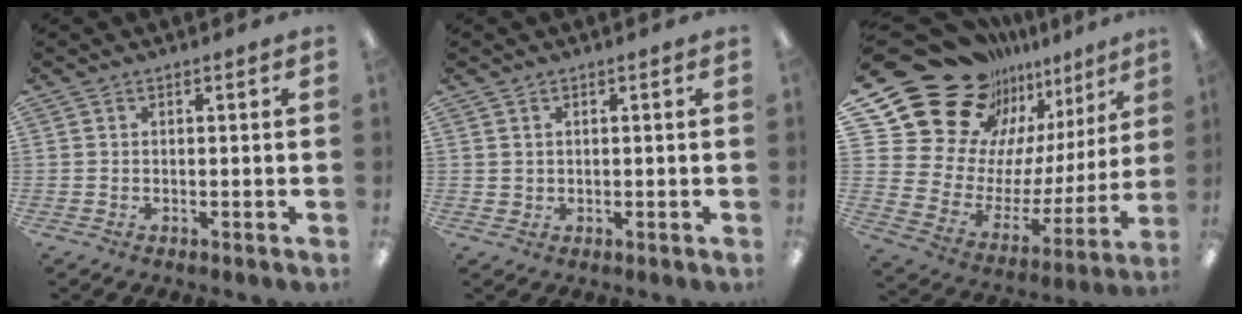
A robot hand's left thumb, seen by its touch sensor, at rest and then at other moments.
{"total": 1.2, "force": [0.8, 0.9, 0.0], "torque": [-0.002, 0.001, 0.014]}
{"total": 23.9, "force": [18.9, 12.6, 7.4], "torque": [-0.130, -0.150, 0.371]}